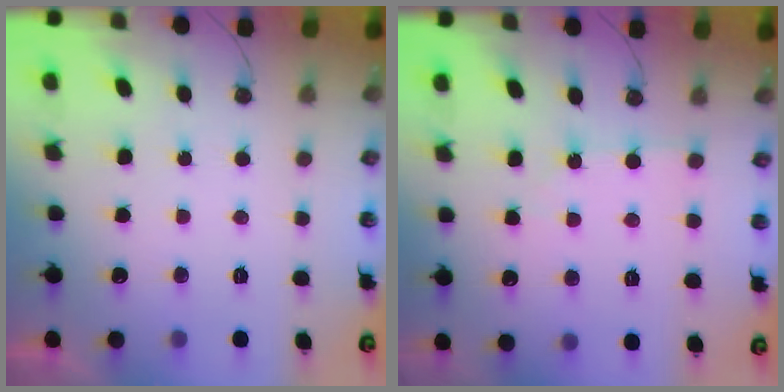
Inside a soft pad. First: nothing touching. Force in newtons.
{"total": 2.0, "press": 2.0, "slide": 0.2}